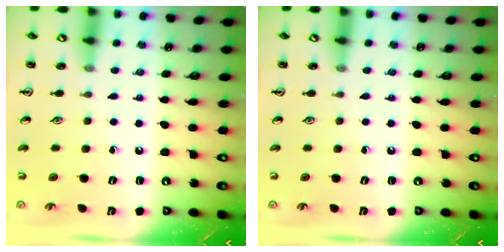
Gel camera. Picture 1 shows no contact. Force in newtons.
{"total": 0.0}